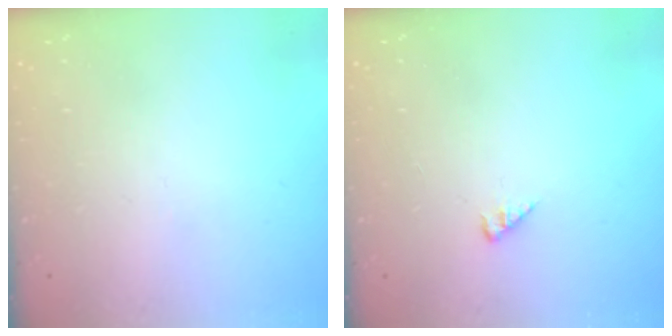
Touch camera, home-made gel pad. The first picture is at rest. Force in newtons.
{"total": 2.2, "press": 2.2, "slide": 0.2}